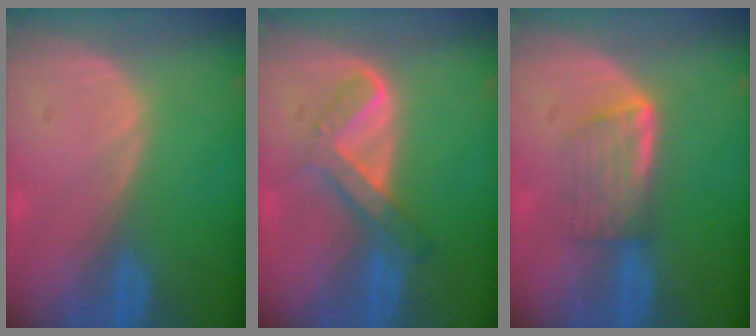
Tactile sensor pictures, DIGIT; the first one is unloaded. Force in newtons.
{"total": 5.4, "press": 5.0, "slide": 2.0}
{"total": 5.8, "press": 5.0, "slide": 2.9}